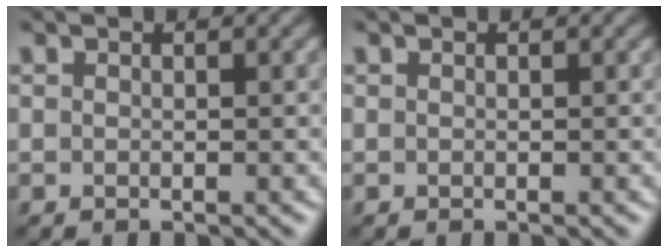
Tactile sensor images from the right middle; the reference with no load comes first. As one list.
[{"total": 0.0}]